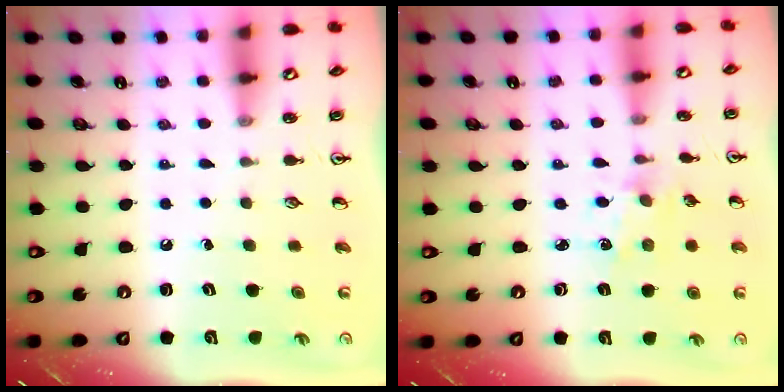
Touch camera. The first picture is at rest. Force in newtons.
{"total": 1.7, "press": 1.7, "slide": 0.3}